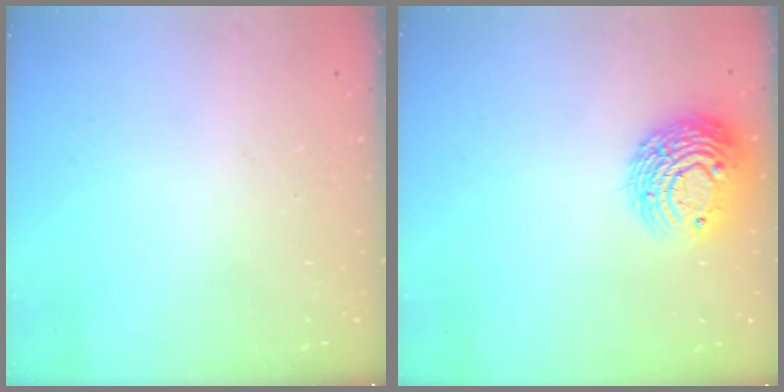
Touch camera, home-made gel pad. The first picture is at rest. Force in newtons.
{"total": 12.1, "press": 12.1, "slide": 0.9}